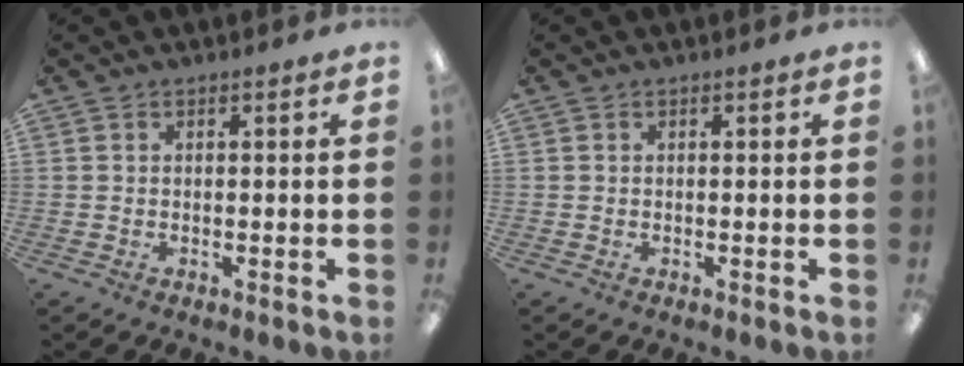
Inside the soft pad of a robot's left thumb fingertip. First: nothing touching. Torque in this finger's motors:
{"motor_torque": [0.00, 0.00, 0.00, 0.00, -0.01]}